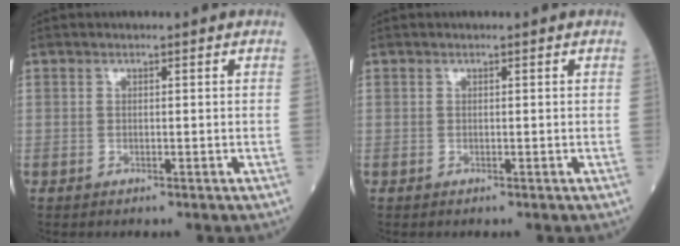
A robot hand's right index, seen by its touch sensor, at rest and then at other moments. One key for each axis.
{"total": 0.0}